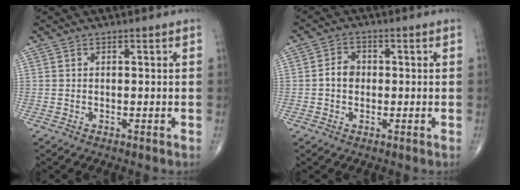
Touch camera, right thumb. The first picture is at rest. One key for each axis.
{"total": 3.5, "fx": -0.3, "fy": 2.9, "fz": 2.1, "tx": -0.027, "ty": 0.012, "tz": -0.012}